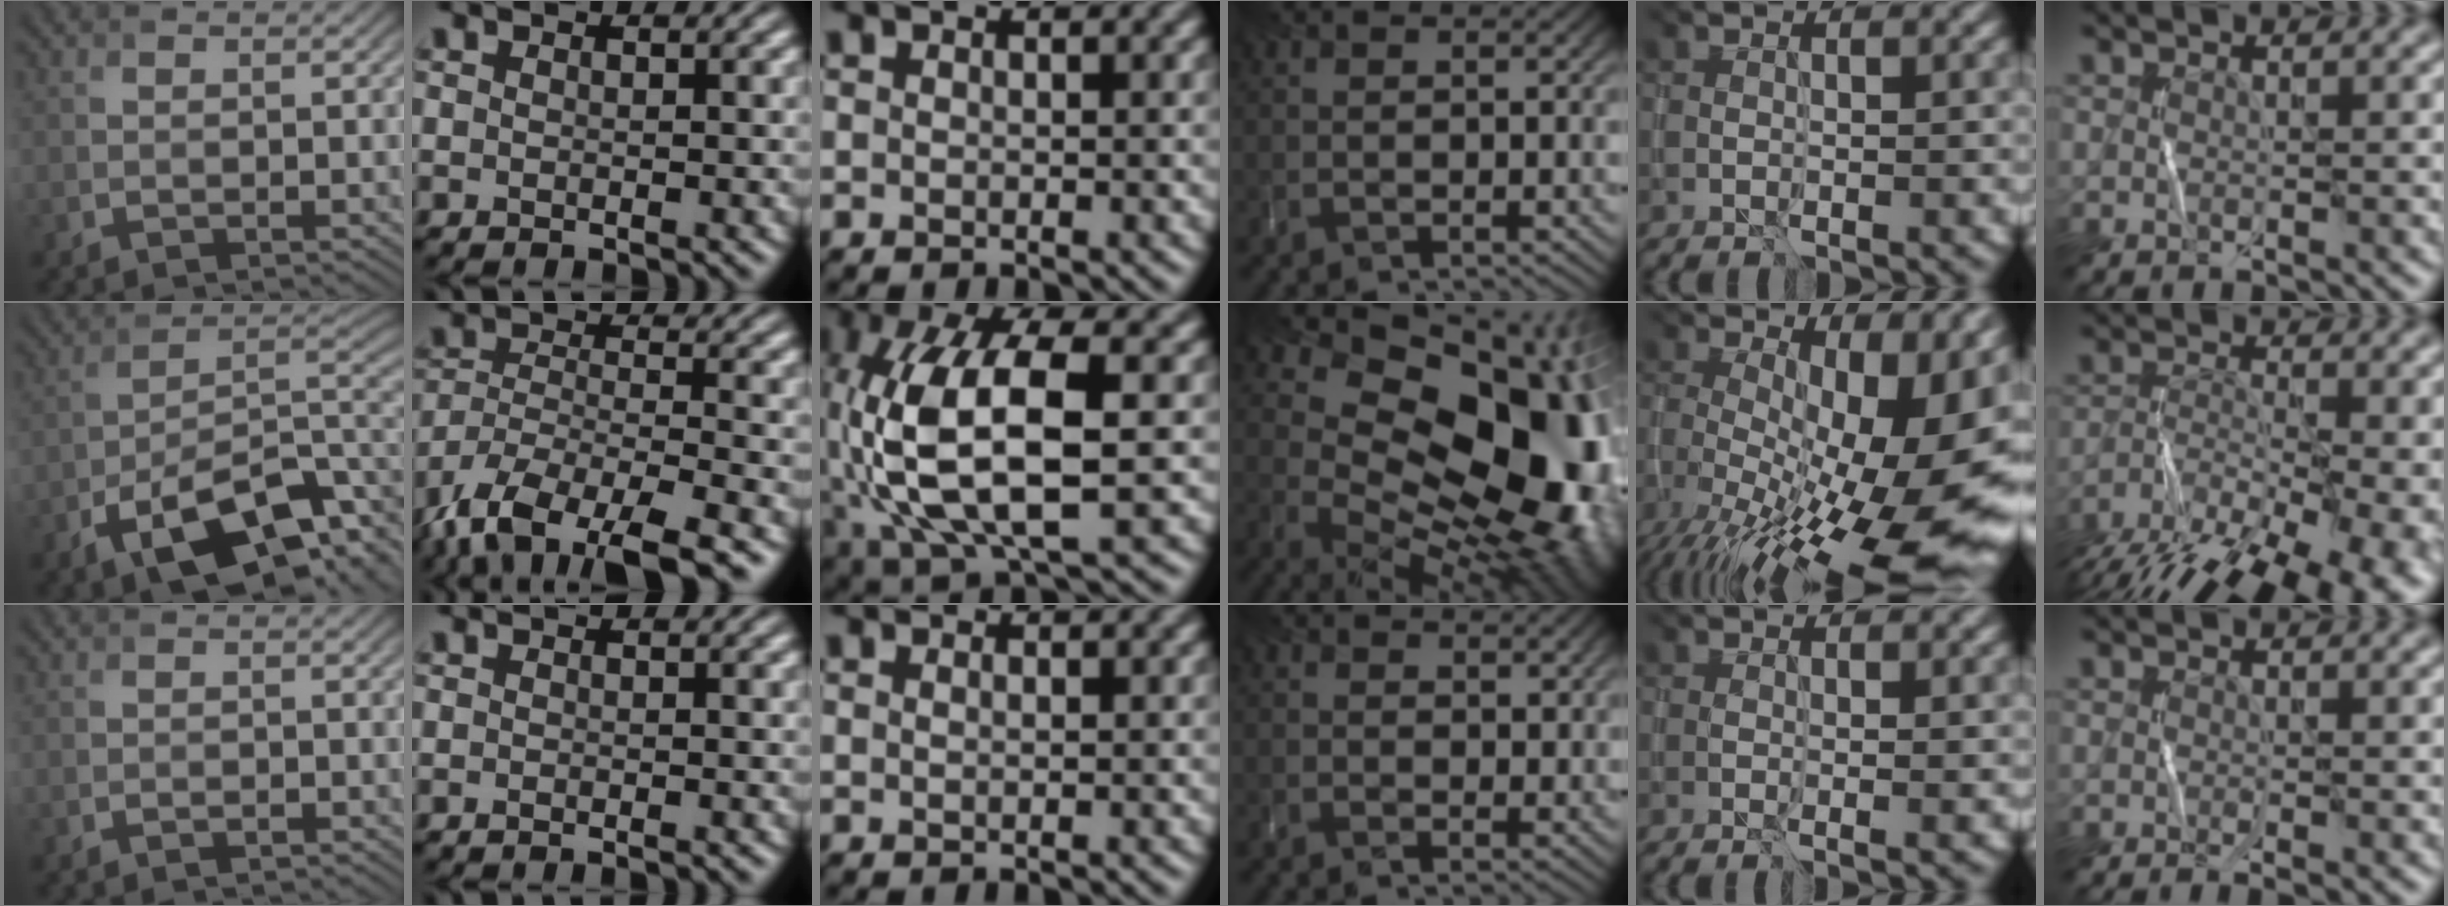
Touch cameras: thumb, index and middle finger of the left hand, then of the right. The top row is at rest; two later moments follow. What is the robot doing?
{"motion": "wrap", "object": "string"}